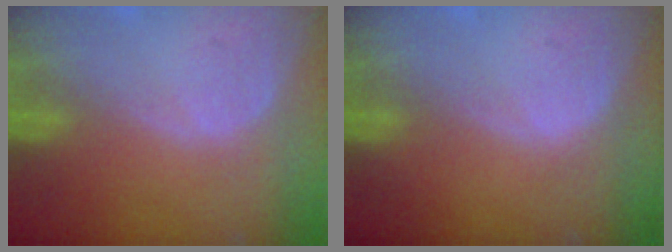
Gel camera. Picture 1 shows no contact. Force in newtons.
{"total": 0.0}